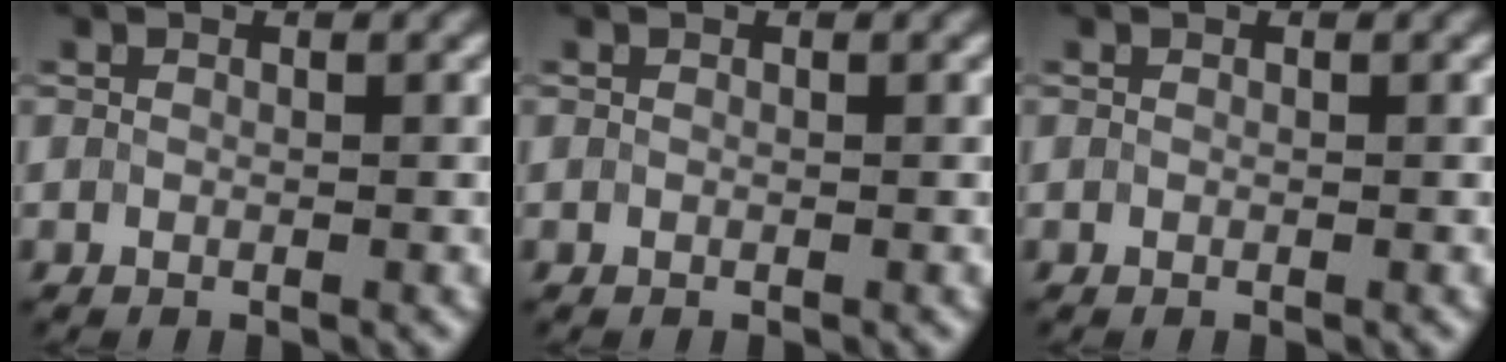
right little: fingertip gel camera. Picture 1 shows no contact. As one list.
[{"total": 0.0}, {"total": 0.0}]